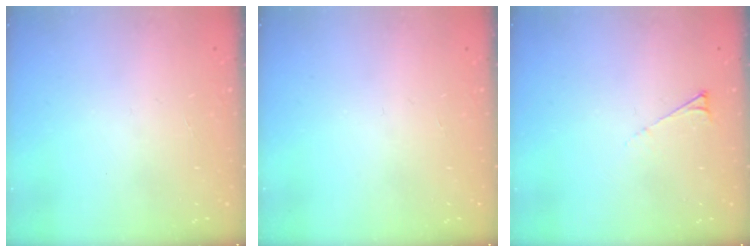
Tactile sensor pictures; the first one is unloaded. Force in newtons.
{"total": 0.0}
{"total": 3.7, "press": 3.6, "slide": 0.6}